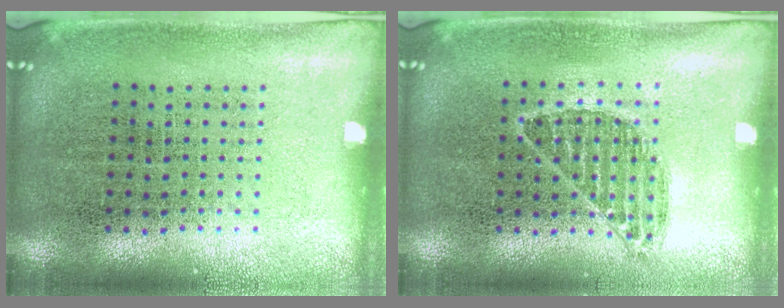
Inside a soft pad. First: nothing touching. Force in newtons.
{"total": 0.7, "press": 0.7, "slide": 0.2}